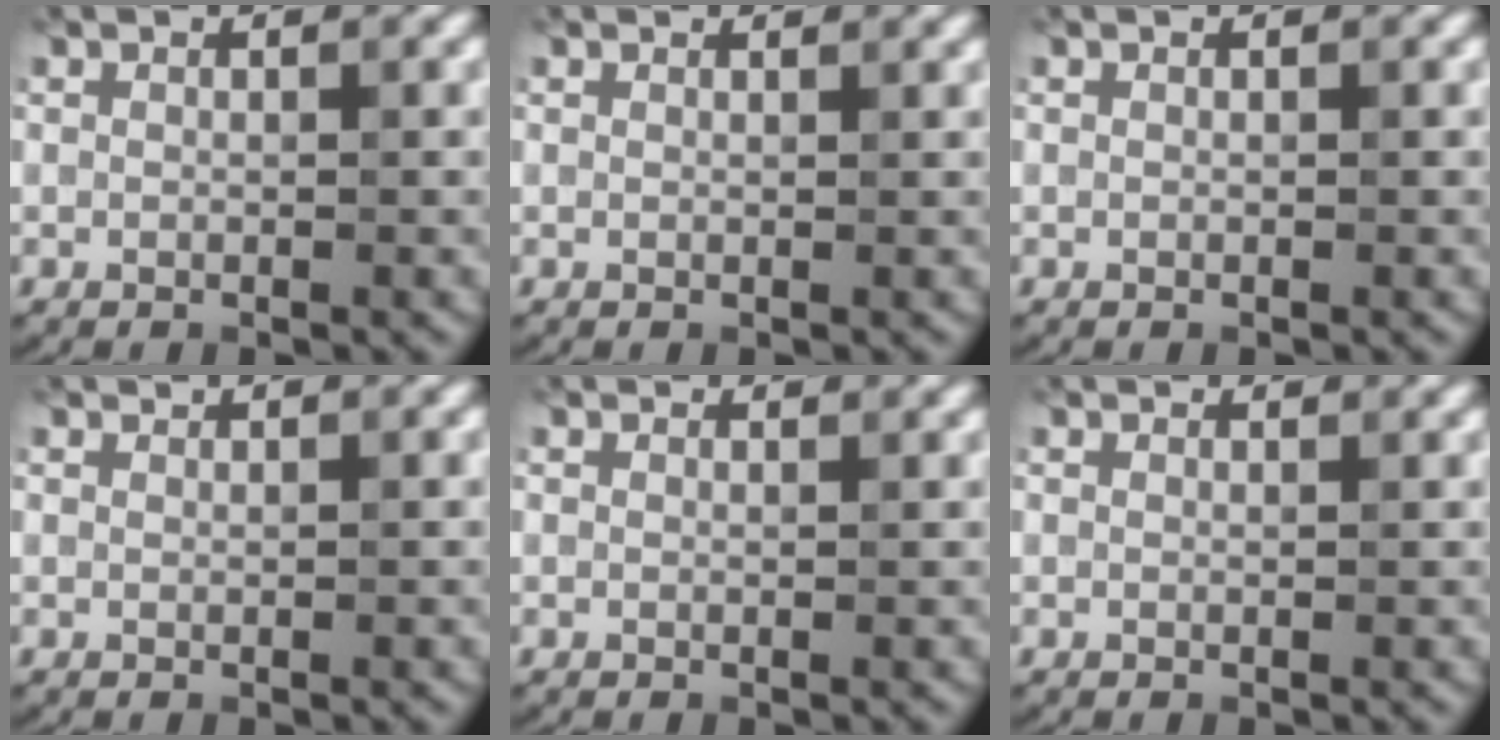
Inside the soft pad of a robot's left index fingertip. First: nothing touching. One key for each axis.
{"total": 1.5, "fx": 1.5, "fy": 0.1, "fz": 0.3, "tx": -0.014, "ty": -0.001, "tz": 0.015}
{"total": 0.0}
{"total": 0.5, "fx": 0.5, "fy": 0.0, "fz": 0.0, "tx": 0.001, "ty": -0.003, "tz": 0.012}
{"total": 2.1, "fx": 2.0, "fy": 0.2, "fz": 0.4, "tx": -0.018, "ty": 0.001, "tz": 0.022}
{"total": 1.9, "fx": 1.8, "fy": 0.2, "fz": 0.4, "tx": -0.018, "ty": 0.002, "tz": 0.019}